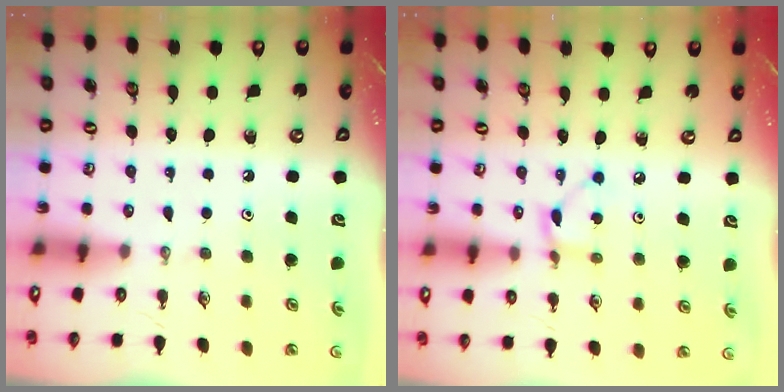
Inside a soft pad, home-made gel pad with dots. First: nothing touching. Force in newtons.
{"total": 2.4, "press": 2.4, "slide": 0.1}